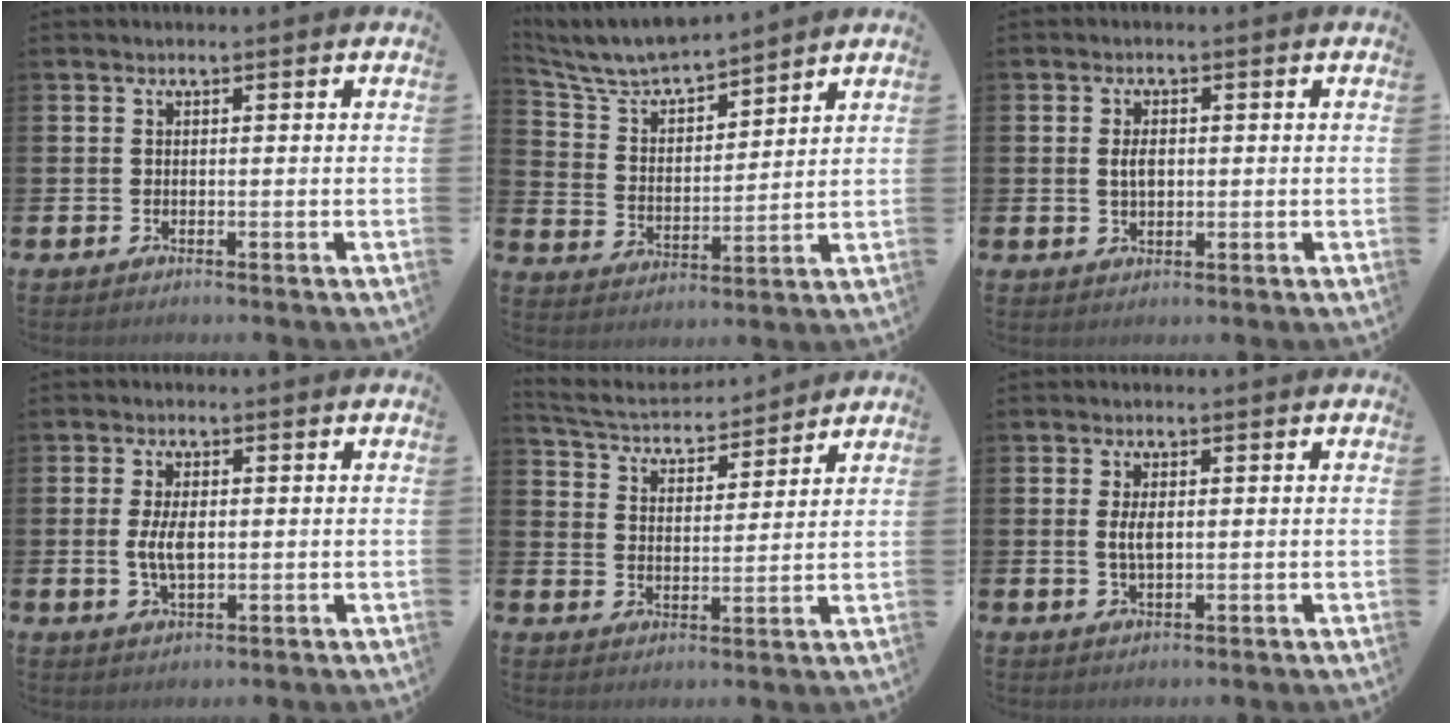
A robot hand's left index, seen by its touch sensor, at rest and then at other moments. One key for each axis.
{"total": 6.8, "fx": 6.4, "fy": 1.2, "fz": 1.9, "tx": -0.072, "ty": -0.042, "tz": 0.112}
{"total": 2.7, "fx": 0.2, "fy": 1.6, "fz": 2.2, "tx": -0.027, "ty": 0.001, "tz": -0.001}
{"total": 4.3, "fx": 0.1, "fy": 2.1, "fz": 3.8, "tx": -0.072, "ty": 0.002, "tz": -0.004}
{"total": 4.8, "fx": 4.6, "fy": 1.1, "fz": 0.7, "tx": -0.041, "ty": -0.034, "tz": 0.078}
{"total": 3.0, "fx": 0.4, "fy": 1.4, "fz": 2.6, "tx": -0.044, "ty": 0.003, "tz": 0.004}